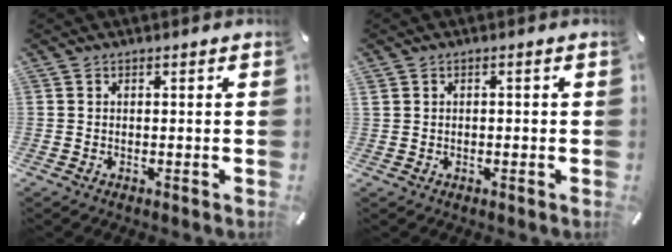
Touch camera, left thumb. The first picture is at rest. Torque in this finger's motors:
{"motor_torque": [0.10, 0.22, 0.02, -0.12, 0.05]}